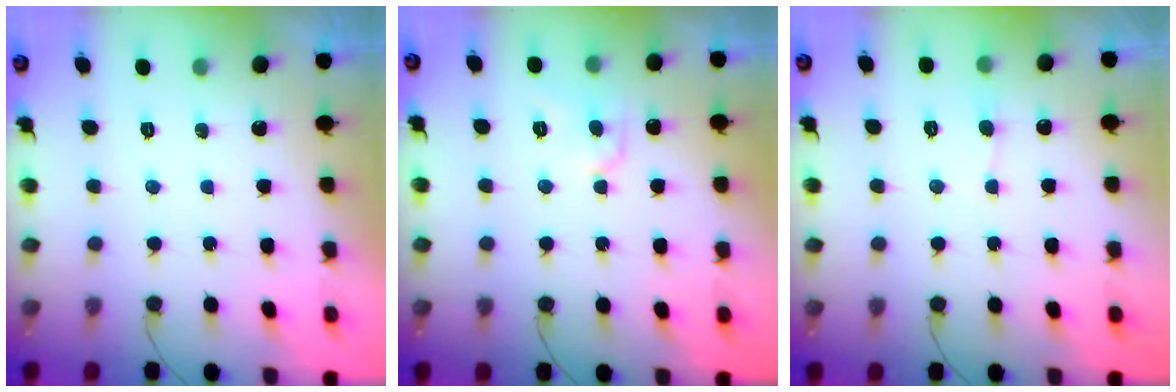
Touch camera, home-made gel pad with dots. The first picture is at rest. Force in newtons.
{"total": 6.6, "press": 6.5, "slide": 0.7}
{"total": 3.0, "press": 3.0, "slide": 0.4}